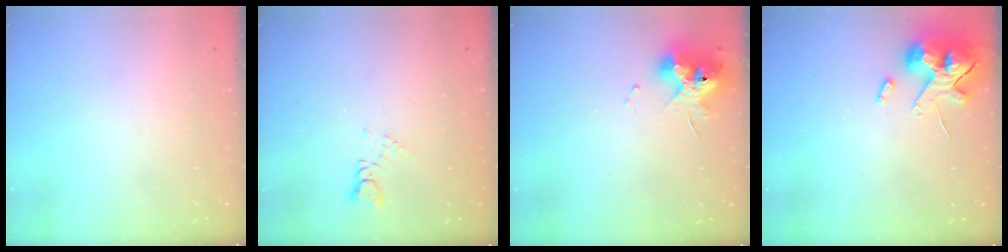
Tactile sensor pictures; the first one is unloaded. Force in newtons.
{"total": 1.3, "press": 1.3, "slide": 0.2}
{"total": 11.7, "press": 11.7, "slide": 0.9}
{"total": 13.7, "press": 13.5, "slide": 2.3}